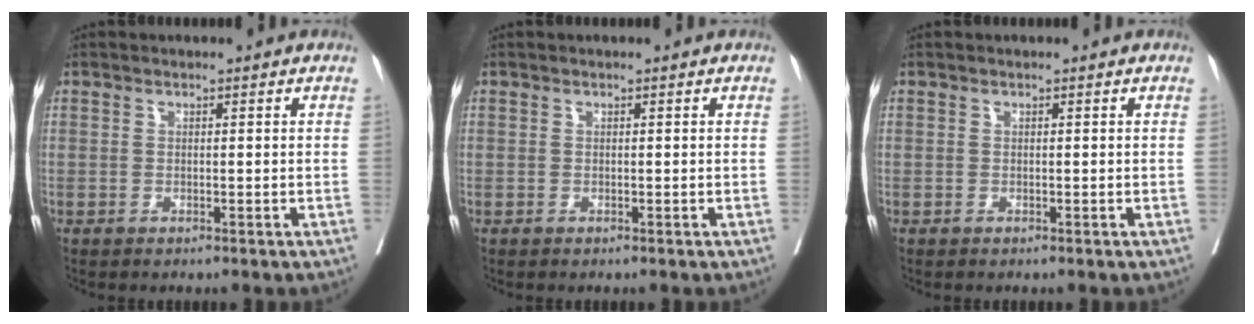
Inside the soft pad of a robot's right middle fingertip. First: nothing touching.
{"total": 0.0}
{"total": 0.0}